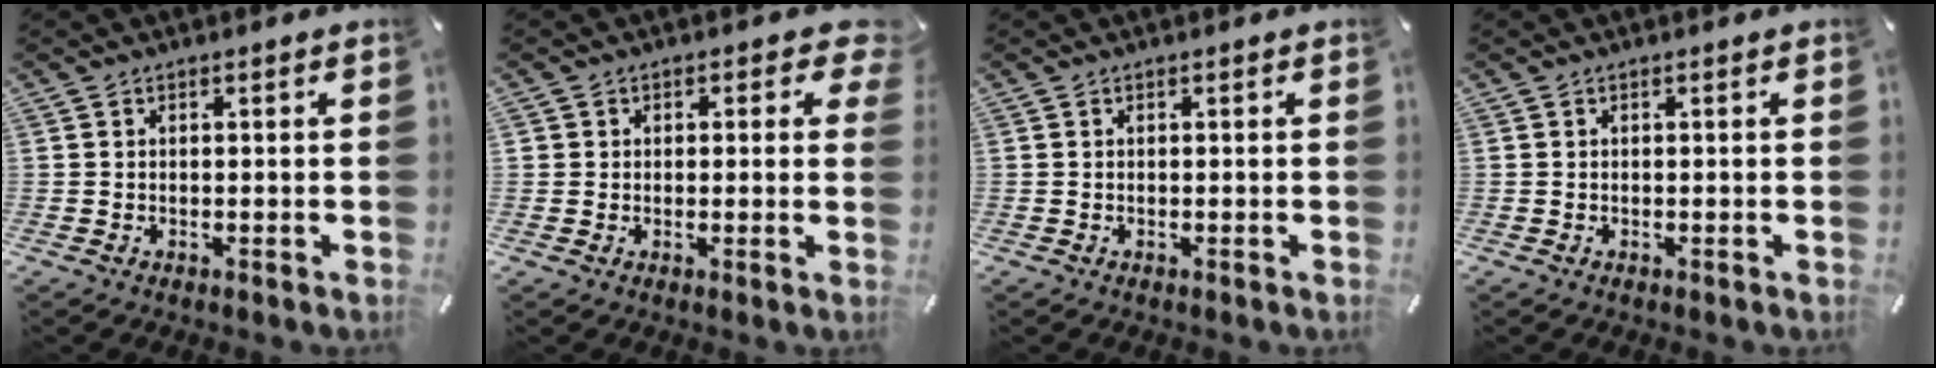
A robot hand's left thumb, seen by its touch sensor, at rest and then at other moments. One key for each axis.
{"total": 4.1, "fx": 1.6, "fy": 3.0, "fz": 2.3, "tx": -0.015, "ty": -0.004, "tz": 0.022}
{"total": 0.0}
{"total": 0.0}